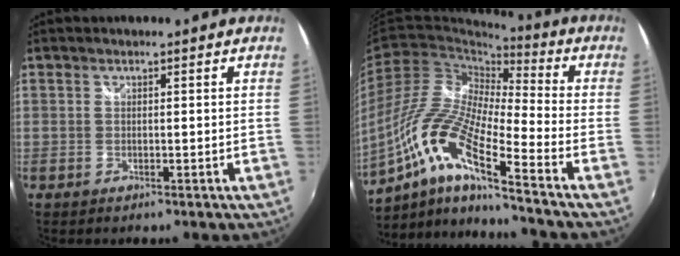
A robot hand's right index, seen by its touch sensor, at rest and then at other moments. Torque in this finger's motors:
{"motor_torque": [1.06, -0.99, 0.45, 0.21]}